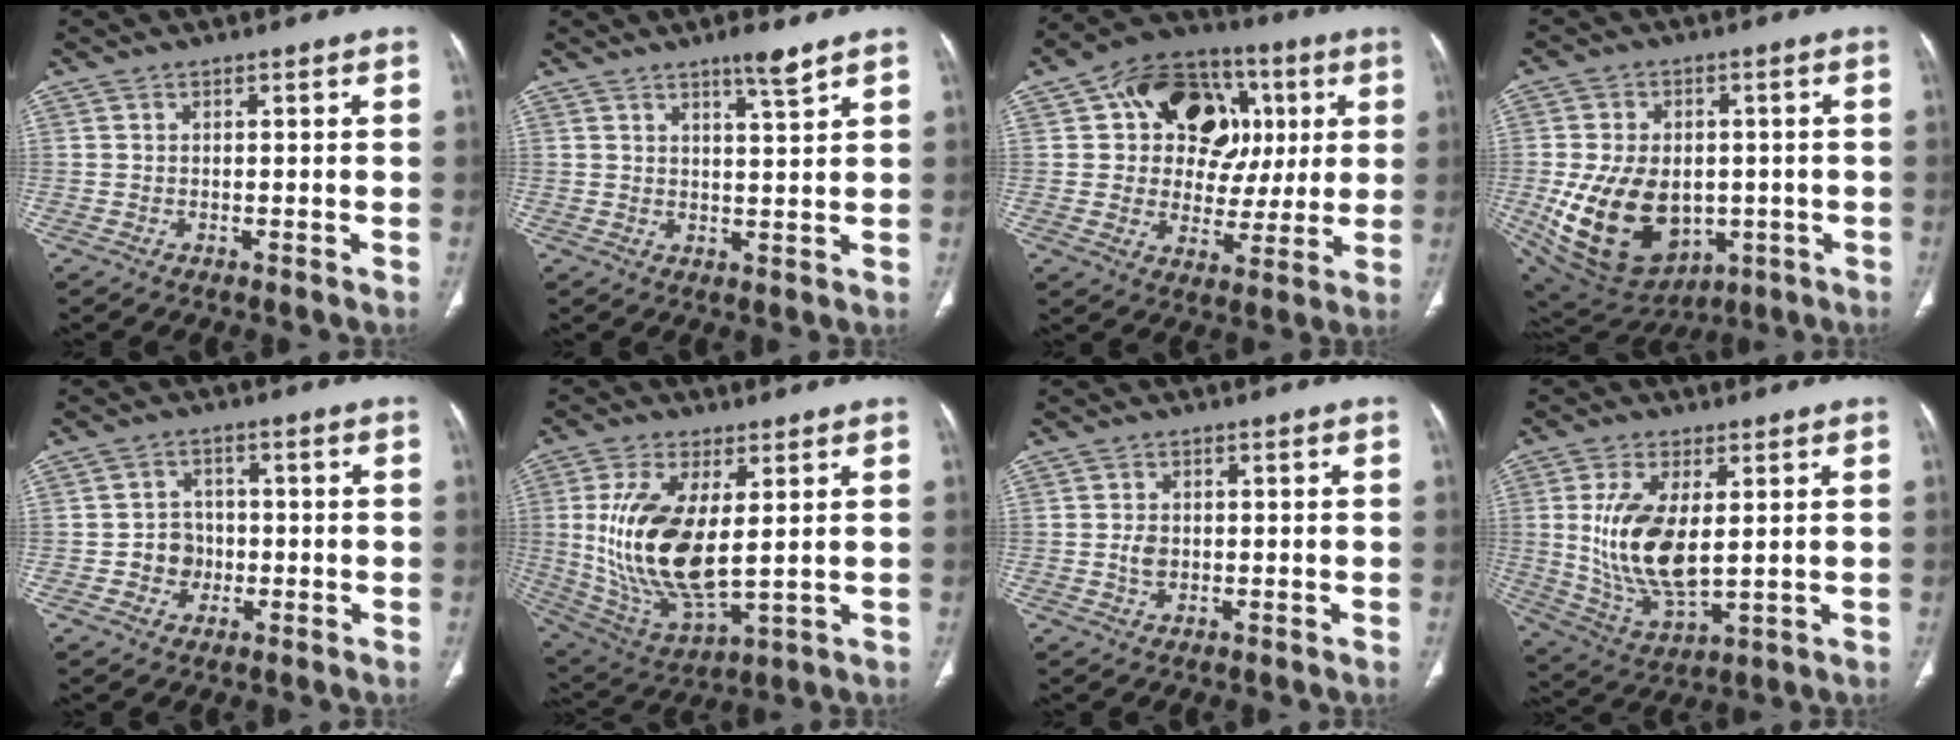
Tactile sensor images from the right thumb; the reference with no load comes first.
{"total": 4.2, "force": [3.1, 0.2, 2.9], "torque": [-0.041, -0.024, 0.050]}
{"total": 20.8, "force": [5.6, 15.2, 13.0], "torque": [-0.134, 0.023, 0.086]}
{"total": 19.5, "force": [-2.6, 13.8, 13.5], "torque": [-0.223, -0.004, -0.007]}
{"total": 4.8, "force": [-1.0, 4.4, 1.6], "torque": [0.003, 0.012, -0.021]}
{"total": 17.9, "force": [2.0, 8.0, 15.9], "torque": [-0.314, -0.022, 0.054]}
{"total": 2.4, "force": [-0.1, 1.9, 1.6], "torque": [-0.025, 0.002, -0.002]}
{"total": 14.1, "force": [1.7, 6.8, 12.2], "torque": [-0.236, -0.020, 0.047]}